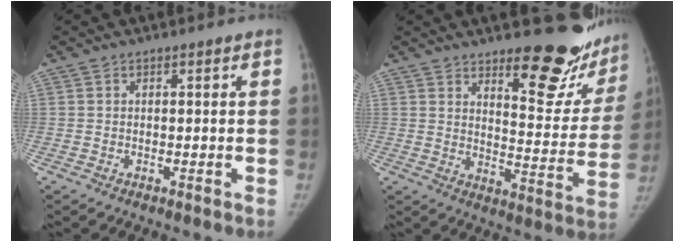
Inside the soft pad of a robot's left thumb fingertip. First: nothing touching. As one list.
[{"total": 17.9, "force": [14.1, 6.0, 9.2], "torque": [-0.067, -0.127, 0.179]}]